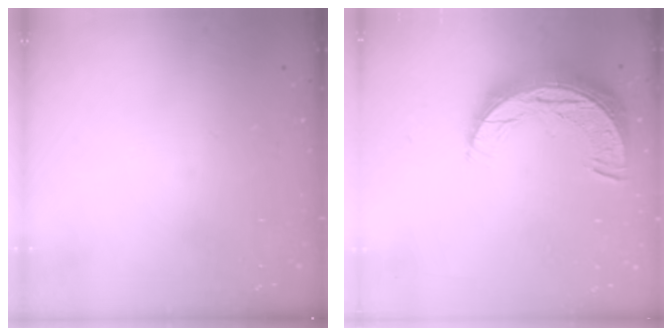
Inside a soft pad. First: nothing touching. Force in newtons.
{"total": 11.6, "press": 11.6, "slide": 0.7}